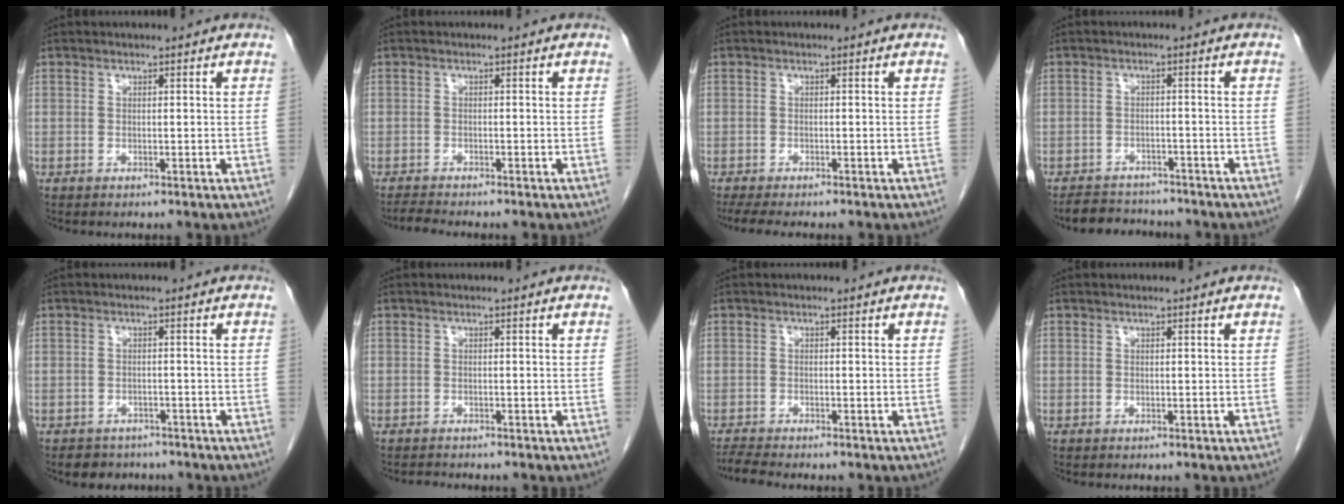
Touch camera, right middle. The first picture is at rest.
{"total": 2.4, "force": [-2.3, -0.1, 0.7], "torque": [-0.017, -0.011, -0.040]}
{"total": 5.8, "force": [-4.8, 1.0, 3.1], "torque": [-0.042, -0.012, -0.073]}
{"total": 6.0, "force": [-5.6, 2.0, 0.8], "torque": [-0.007, -0.001, -0.085]}
{"total": 4.1, "force": [-3.3, 2.3, 0.3], "torque": [-0.009, 0.006, -0.045]}
{"total": 1.7, "force": [-1.6, 0.4, 0.4], "torque": [-0.010, -0.005, -0.021]}
{"total": 2.8, "force": [-2.6, -0.3, 0.9], "torque": [-0.021, -0.013, -0.049]}
{"total": 0.0}